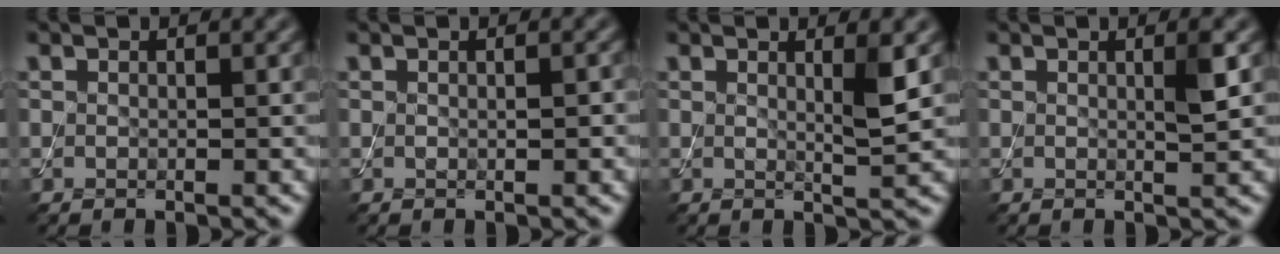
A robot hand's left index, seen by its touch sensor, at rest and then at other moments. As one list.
[{"total": 0.8, "force": [0.1, 0.3, 0.8], "torque": [-0.013, -0.001, 0.001]}, {"total": 2.4, "force": [0.8, 0.4, 2.3], "torque": [-0.029, -0.004, 0.009]}, {"total": 1.6, "force": [0.4, 0.2, 1.6], "torque": [-0.023, -0.001, 0.003]}]